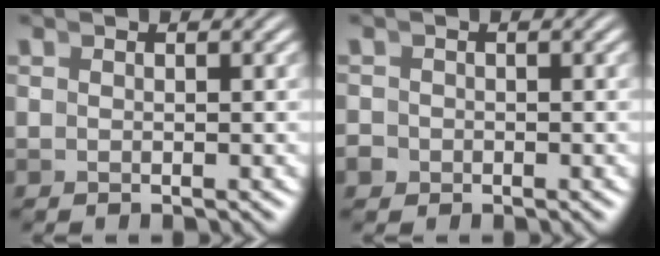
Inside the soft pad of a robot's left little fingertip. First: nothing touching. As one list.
[{"total": 1.5, "force": [-0.8, 1.3, 0.1], "torque": [-0.001, -0.010, -0.013]}]